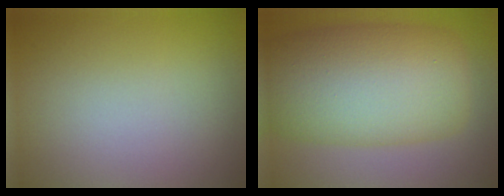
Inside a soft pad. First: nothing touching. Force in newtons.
{"total": 11.7, "press": 11.7, "slide": 0.1}